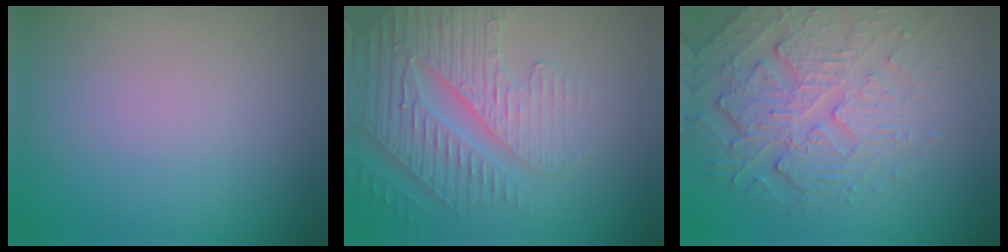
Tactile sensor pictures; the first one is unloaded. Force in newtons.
{"total": 5.1, "press": 4.6, "slide": 2.3}
{"total": 4.3, "press": 4.0, "slide": 1.7}